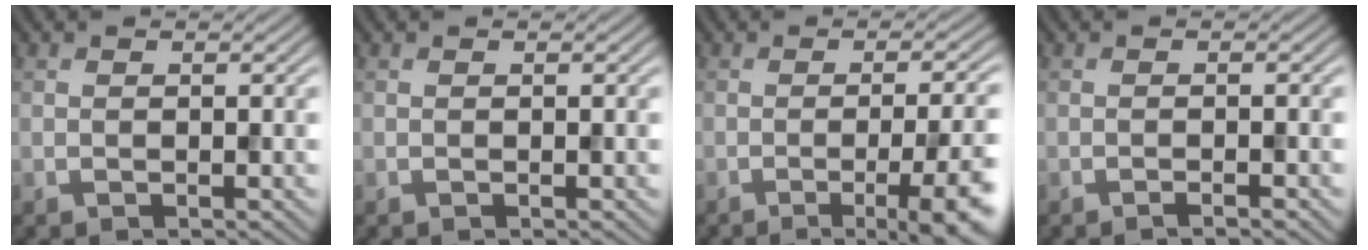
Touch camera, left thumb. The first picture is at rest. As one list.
[{"total": 0.0}, {"total": 9.7, "force": [-3.4, 2.4, 8.8], "torque": [-0.112, -0.006, -0.047]}, {"total": 1.1, "force": [-0.8, 0.0, 0.8], "torque": [-0.011, 0.003, -0.018]}]